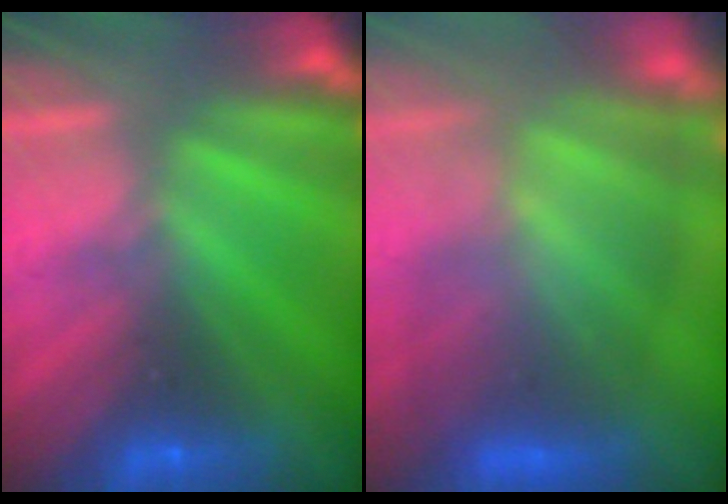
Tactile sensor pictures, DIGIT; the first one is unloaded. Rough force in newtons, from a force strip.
{"total": 11.8}